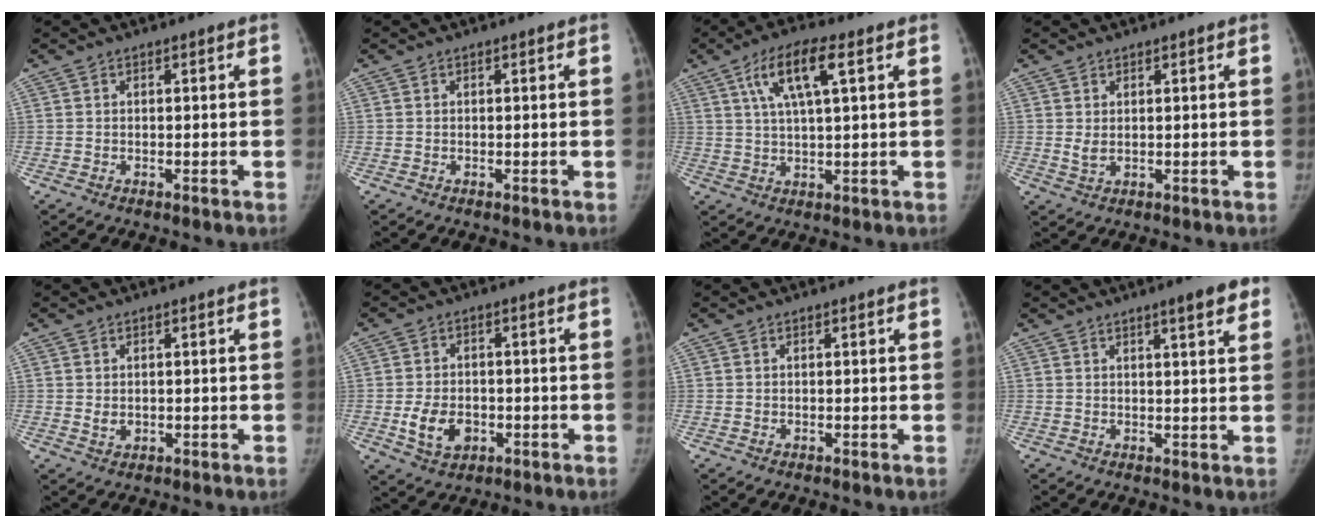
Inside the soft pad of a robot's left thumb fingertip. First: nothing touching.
{"total": 0.0}
{"total": 9.9, "force": [3.9, 2.5, 8.8], "torque": [-0.173, 0.004, 0.072]}
{"total": 1.6, "force": [0.3, 1.0, 1.3], "torque": [-0.021, -0.002, 0.010]}
{"total": 1.9, "force": [0.0, 1.5, 1.1], "torque": [-0.012, -0.001, 0.004]}
{"total": 7.2, "force": [-2.1, 5.1, 4.5], "torque": [-0.070, 0.007, -0.030]}
{"total": 0.0}
{"total": 5.6, "force": [3.3, 0.8, 4.5], "torque": [-0.052, -0.012, 0.042]}